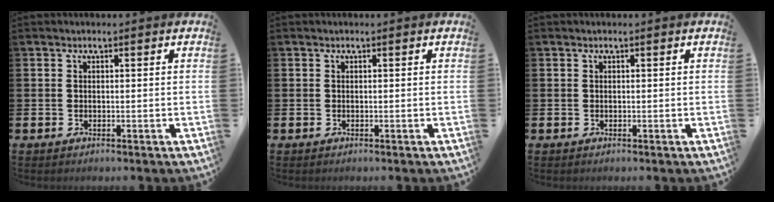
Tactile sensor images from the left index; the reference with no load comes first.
{"total": 0.0}
{"total": 0.0}